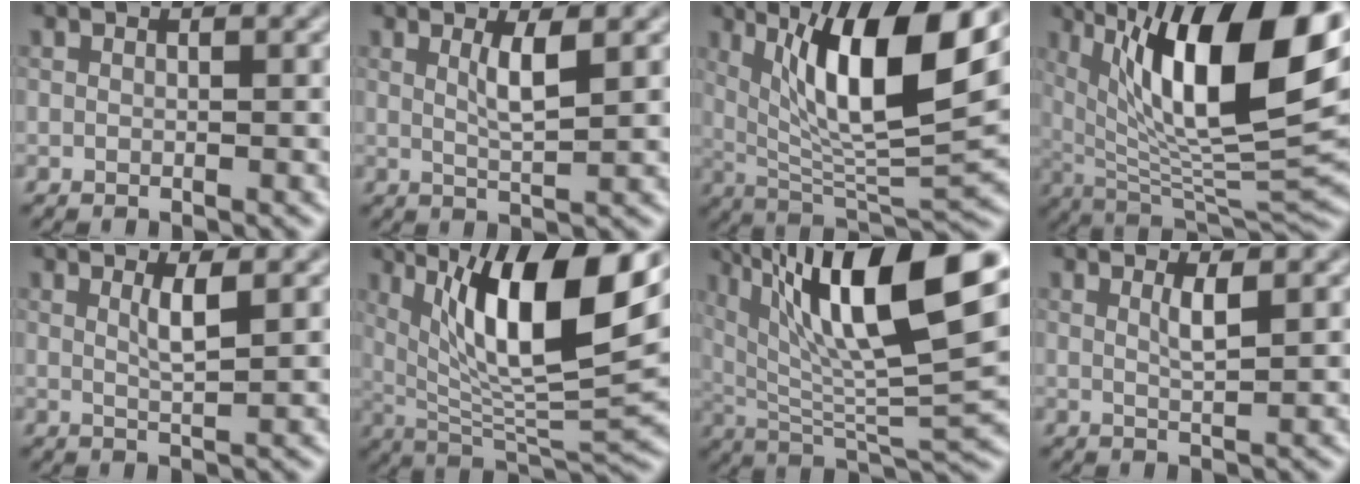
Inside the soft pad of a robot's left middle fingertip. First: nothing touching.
{"total": 2.5, "force": [0.9, 0.4, 2.3], "torque": [-0.042, -0.003, 0.016]}
{"total": 11.9, "force": [4.6, 3.0, 10.6], "torque": [-0.167, -0.008, 0.085]}
{"total": 15.9, "force": [5.8, 5.3, 13.8], "torque": [-0.221, -0.003, 0.099]}
{"total": 2.0, "force": [0.8, 0.3, 1.8], "torque": [-0.034, -0.002, 0.012]}
{"total": 13.1, "force": [5.1, 3.6, 11.6], "torque": [-0.186, -0.003, 0.093]}
{"total": 15.3, "force": [6.6, 3.9, 13.2], "torque": [-0.226, 0.012, 0.118]}
{"total": 1.6, "force": [0.7, 0.2, 1.4], "torque": [-0.028, -0.002, 0.010]}